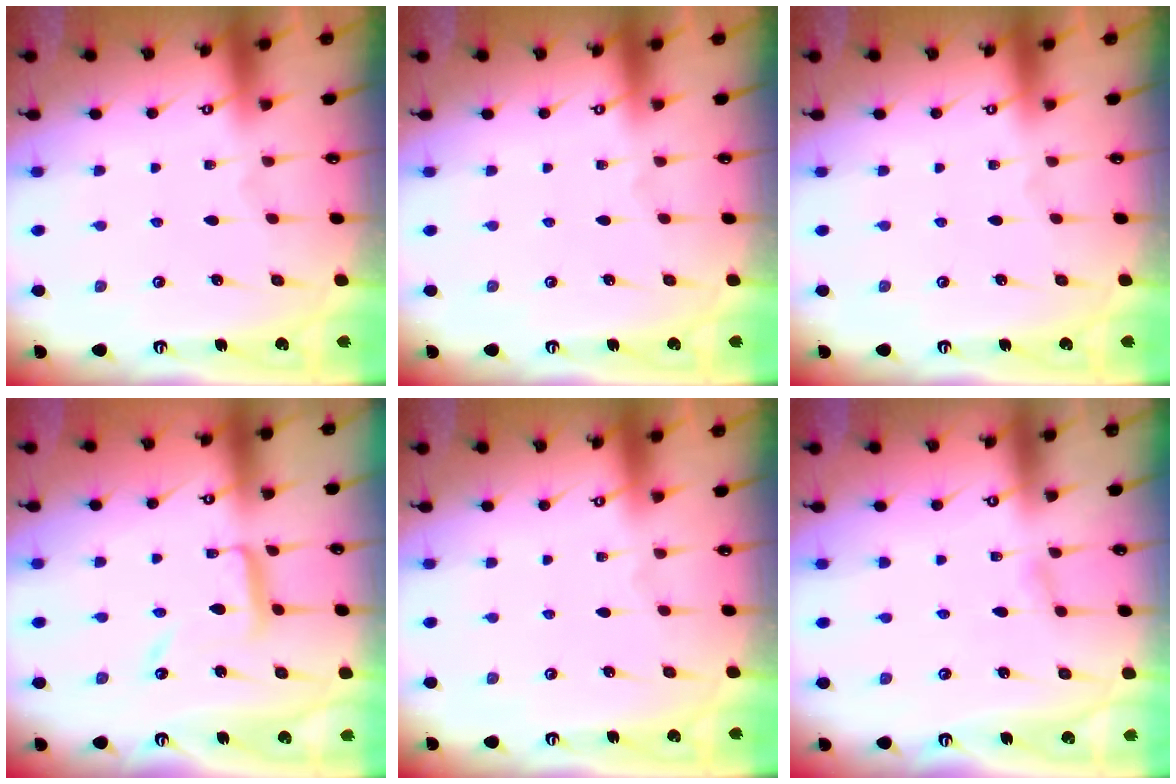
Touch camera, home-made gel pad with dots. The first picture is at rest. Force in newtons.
{"total": 0.0}
{"total": 0.0}
{"total": 10.2, "press": 10.2, "slide": 0.9}
{"total": 0.0}
{"total": 1.9, "press": 1.8, "slide": 0.3}